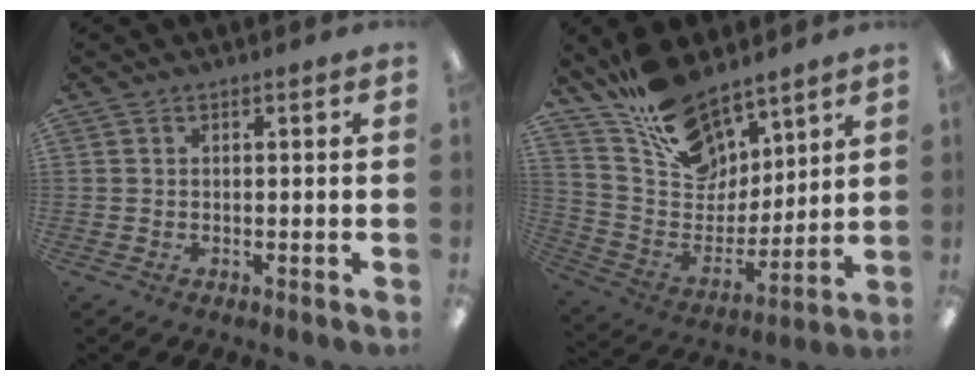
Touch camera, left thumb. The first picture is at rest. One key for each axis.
{"total": 17.2, "fx": 12.8, "fy": 9.5, "fz": 6.4, "tx": -0.133, "ty": -0.080, "tz": 0.243}